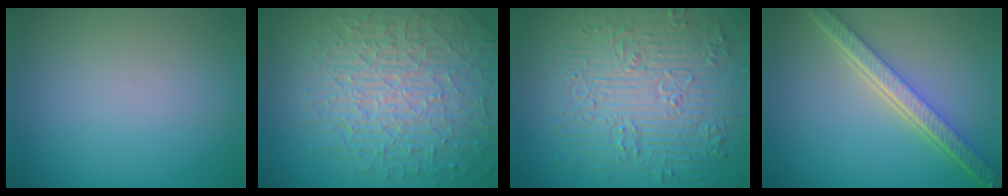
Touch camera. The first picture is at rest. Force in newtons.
{"total": 10.0, "press": 6.5, "slide": 7.6}
{"total": 9.5, "press": 6.9, "slide": 6.4}
{"total": 6.0, "press": 4.6, "slide": 3.8}